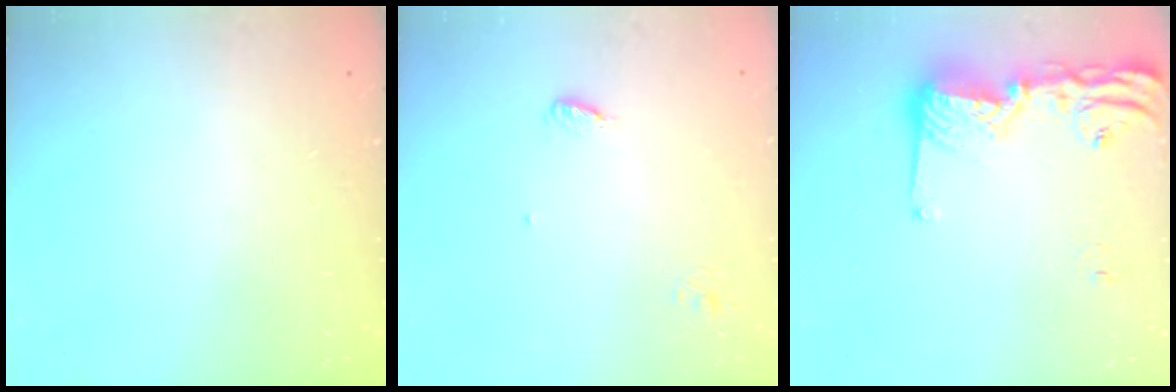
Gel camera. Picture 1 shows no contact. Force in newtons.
{"total": 3.8, "press": 3.8, "slide": 0.3}
{"total": 15.5, "press": 15.3, "slide": 2.2}